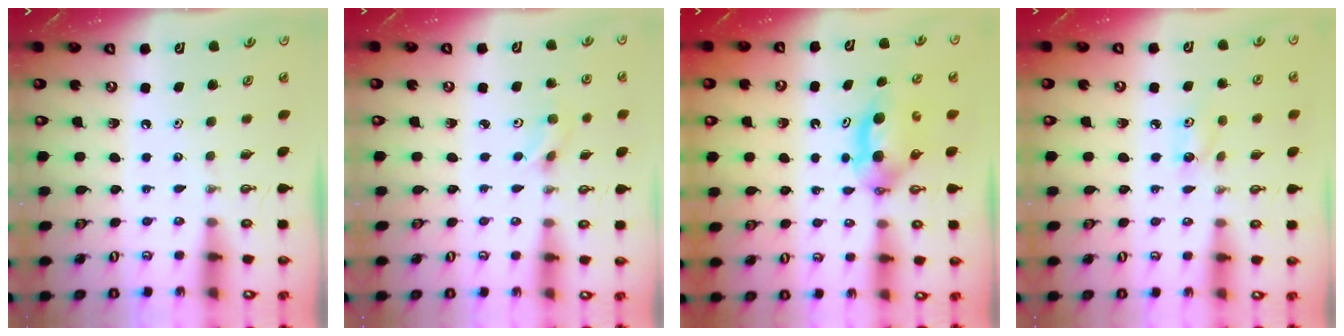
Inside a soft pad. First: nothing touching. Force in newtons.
{"total": 2.4, "press": 2.4, "slide": 0.1}
{"total": 6.6, "press": 6.0, "slide": 2.8}
{"total": 4.9, "press": 4.9, "slide": 0.6}